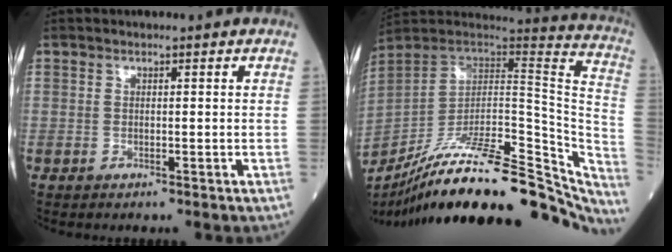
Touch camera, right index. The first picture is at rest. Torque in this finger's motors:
{"motor_torque": [0.34, -1.80, 0.77, 0.15]}